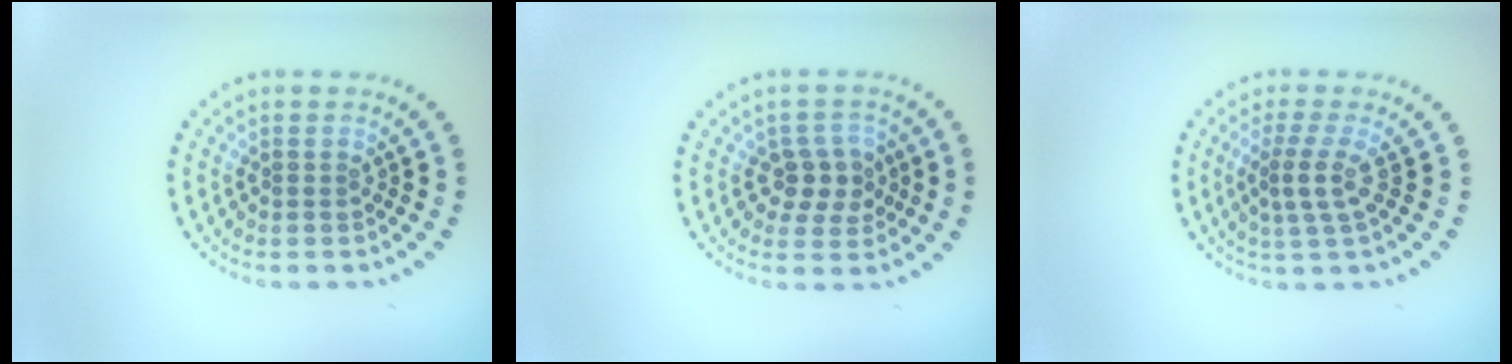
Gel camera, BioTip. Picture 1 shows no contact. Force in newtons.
{"total": 2.7, "press": 2.6, "slide": 0.9}
{"total": 2.6, "press": 1.8, "slide": 1.9}